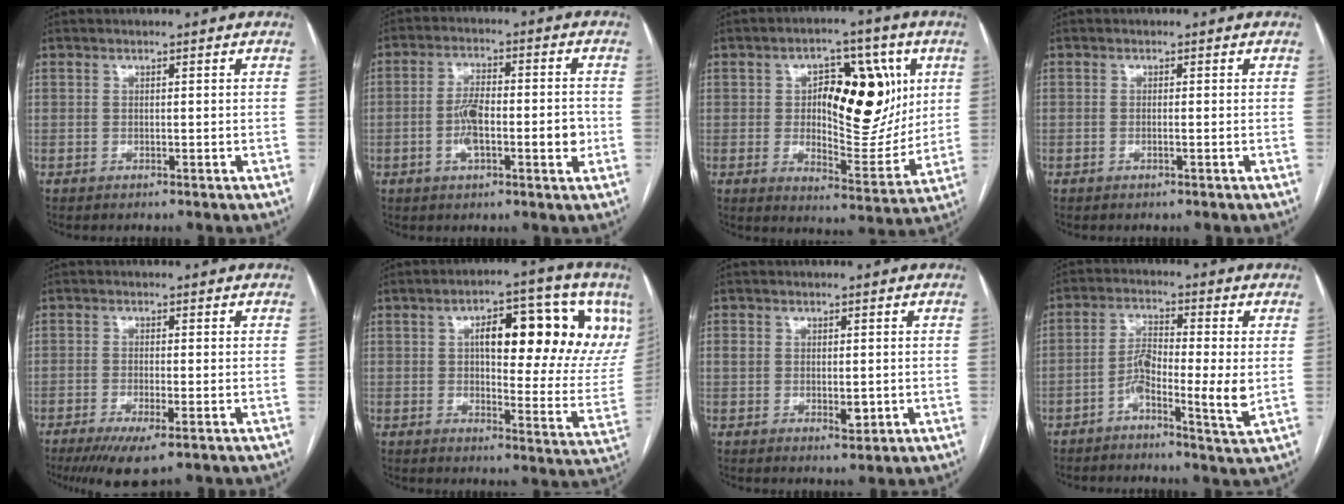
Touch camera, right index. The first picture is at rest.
{"total": 8.7, "force": [-1.7, 3.0, 8.0], "torque": [-0.143, 0.015, -0.028]}
{"total": 16.2, "force": [3.3, 7.2, 14.1], "torque": [-0.193, 0.014, 0.059]}
{"total": 0.6, "force": [-0.2, 0.0, 0.5], "torque": [-0.011, 0.000, -0.002]}
{"total": 6.1, "force": [-3.5, 0.9, 4.9], "torque": [-0.086, -0.017, -0.057]}
{"total": 20.7, "force": [7.2, 6.7, 18.2], "torque": [-0.228, 0.027, 0.099]}
{"total": 3.8, "force": [-0.1, 2.3, 3.0], "torque": [-0.045, 0.001, 0.006]}
{"total": 7.6, "force": [-1.7, 1.0, 7.3], "torque": [-0.134, 0.006, -0.038]}